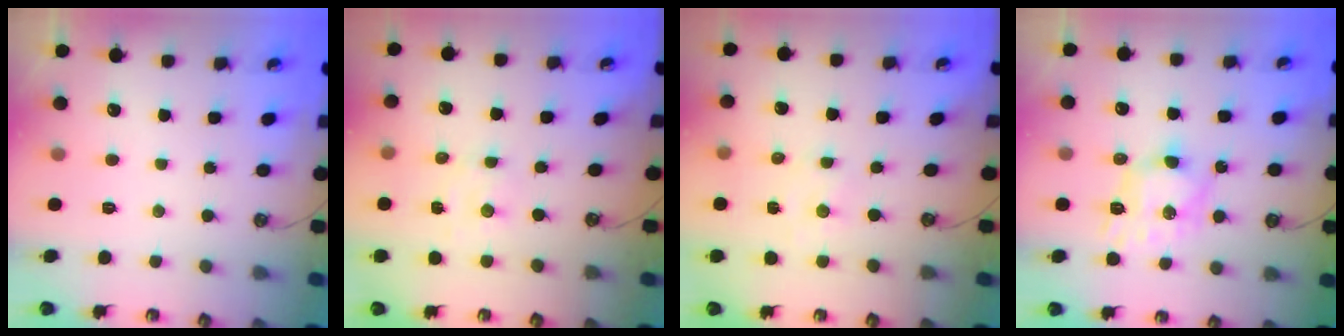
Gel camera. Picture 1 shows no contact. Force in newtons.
{"total": 2.1, "press": 2.0, "slide": 0.3}
{"total": 1.8, "press": 1.7, "slide": 0.3}
{"total": 7.7, "press": 7.7, "slide": 0.2}